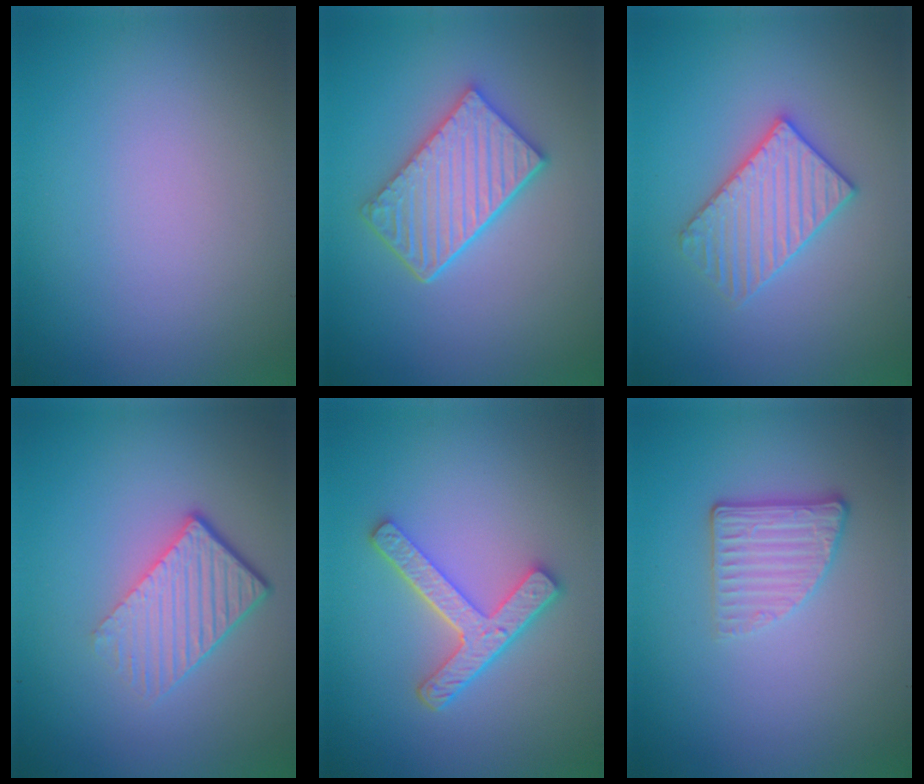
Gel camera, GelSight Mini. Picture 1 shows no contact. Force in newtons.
{"total": 5.1, "press": 4.2, "slide": 2.8}
{"total": 3.3, "press": 3.3, "slide": 0.6}
{"total": 4.5, "press": 2.8, "slide": 3.5}
{"total": 4.4, "press": 3.4, "slide": 2.8}
{"total": 2.7, "press": 2.3, "slide": 1.4}